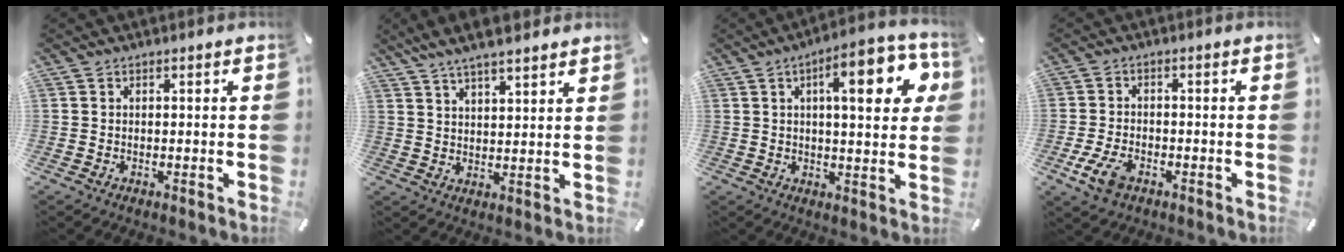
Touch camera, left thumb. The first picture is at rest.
{"total": 6.7, "force": [6.1, 1.3, 2.7], "torque": [-0.067, -0.023, 0.113]}
{"total": 14.9, "force": [5.4, 5.1, 13.0], "torque": [-0.175, -0.015, 0.077]}
{"total": 6.1, "force": [-3.1, 3.5, 4.0], "torque": [-0.102, 0.003, -0.060]}